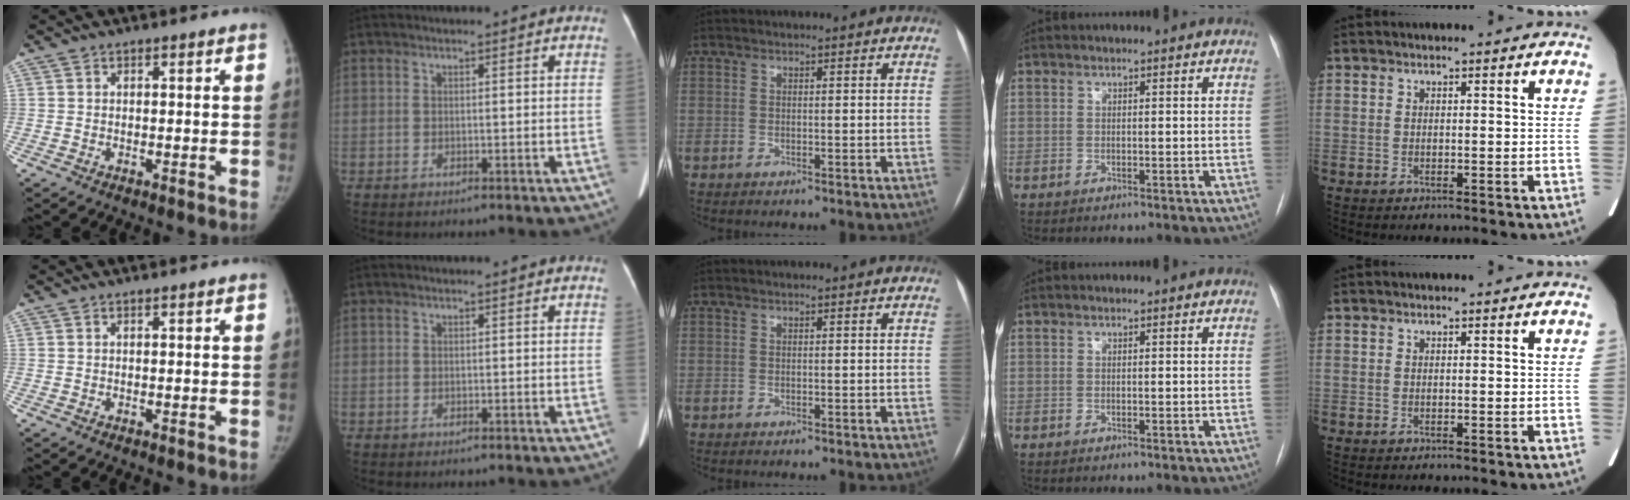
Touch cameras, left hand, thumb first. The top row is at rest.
{}